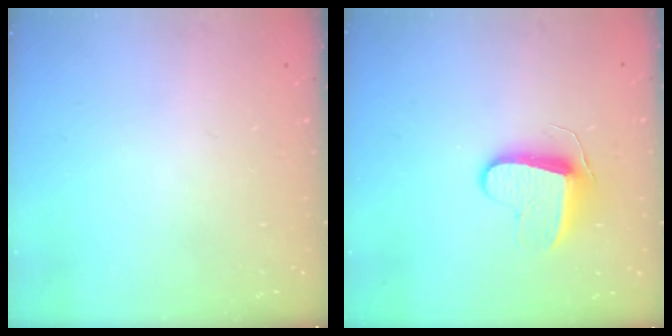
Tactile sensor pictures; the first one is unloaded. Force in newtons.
{"total": 9.0, "press": 9.0, "slide": 0.6}